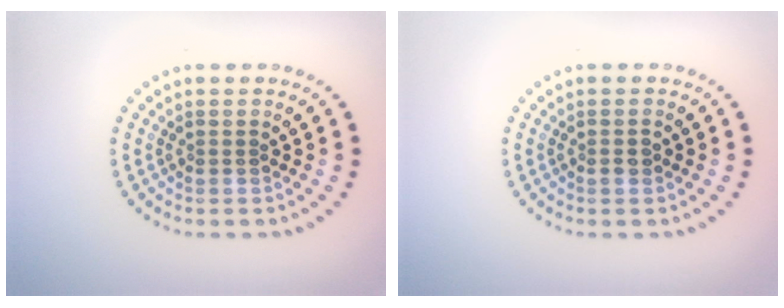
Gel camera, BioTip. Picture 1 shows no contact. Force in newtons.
{"total": 0.7, "press": 0.7, "slide": 0.2}